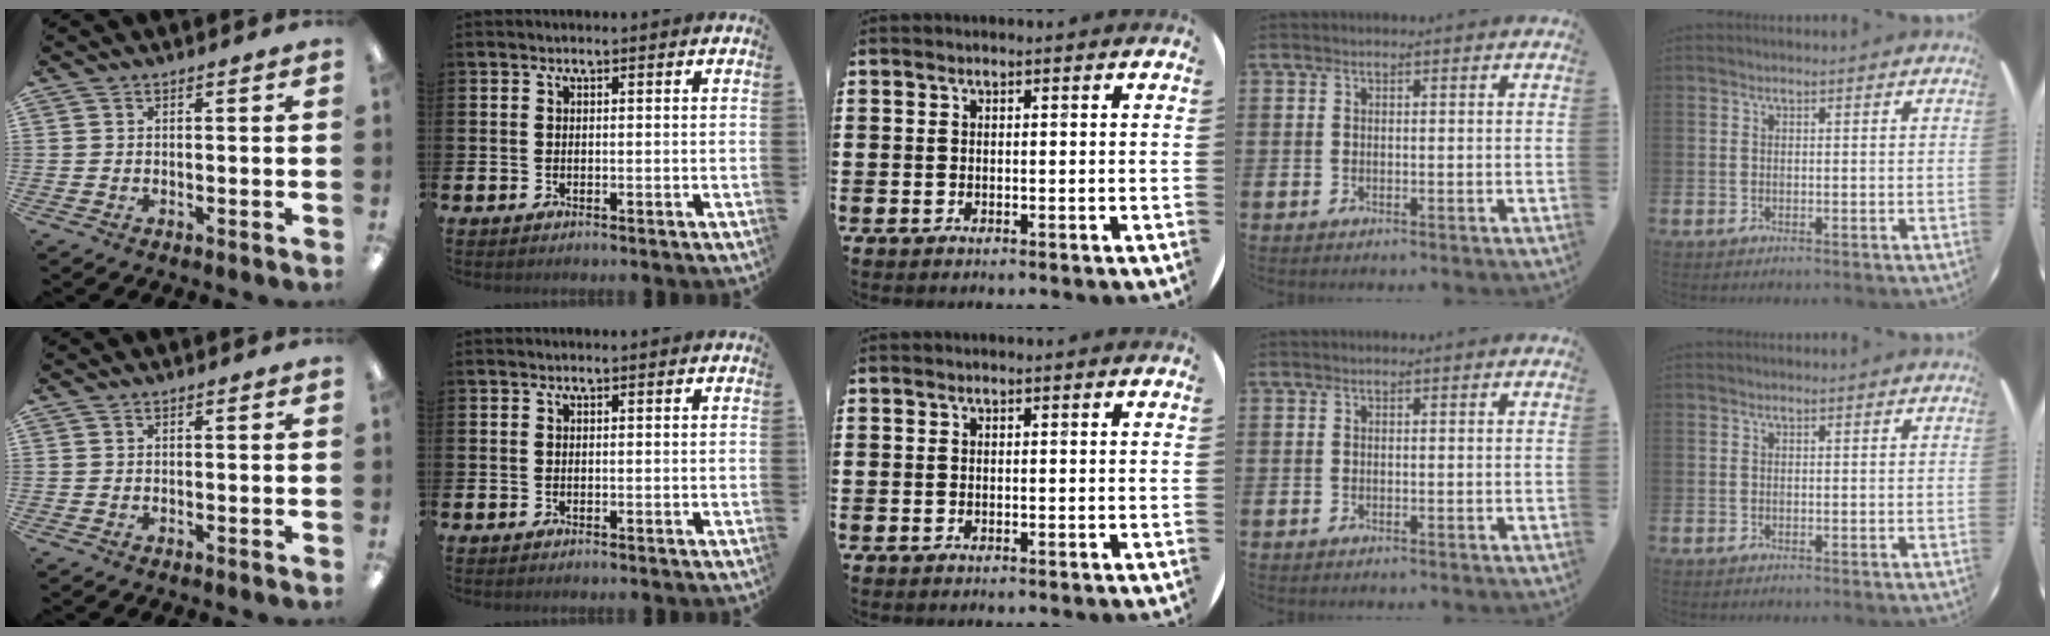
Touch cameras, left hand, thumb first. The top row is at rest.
{}